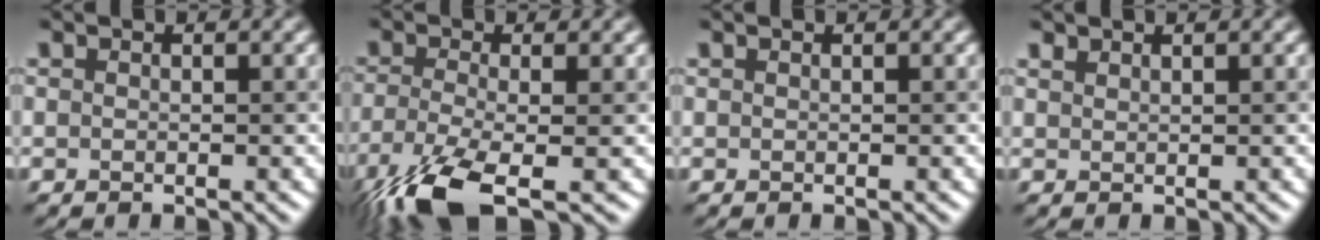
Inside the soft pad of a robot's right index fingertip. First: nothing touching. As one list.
[{"total": 7.8, "force": [-4.7, 2.2, 5.8], "torque": [-0.125, -0.011, -0.089]}, {"total": 0.0}, {"total": 0.8, "force": [0.8, 0.1, 0.0], "torque": [0.002, 0.003, 0.016]}]